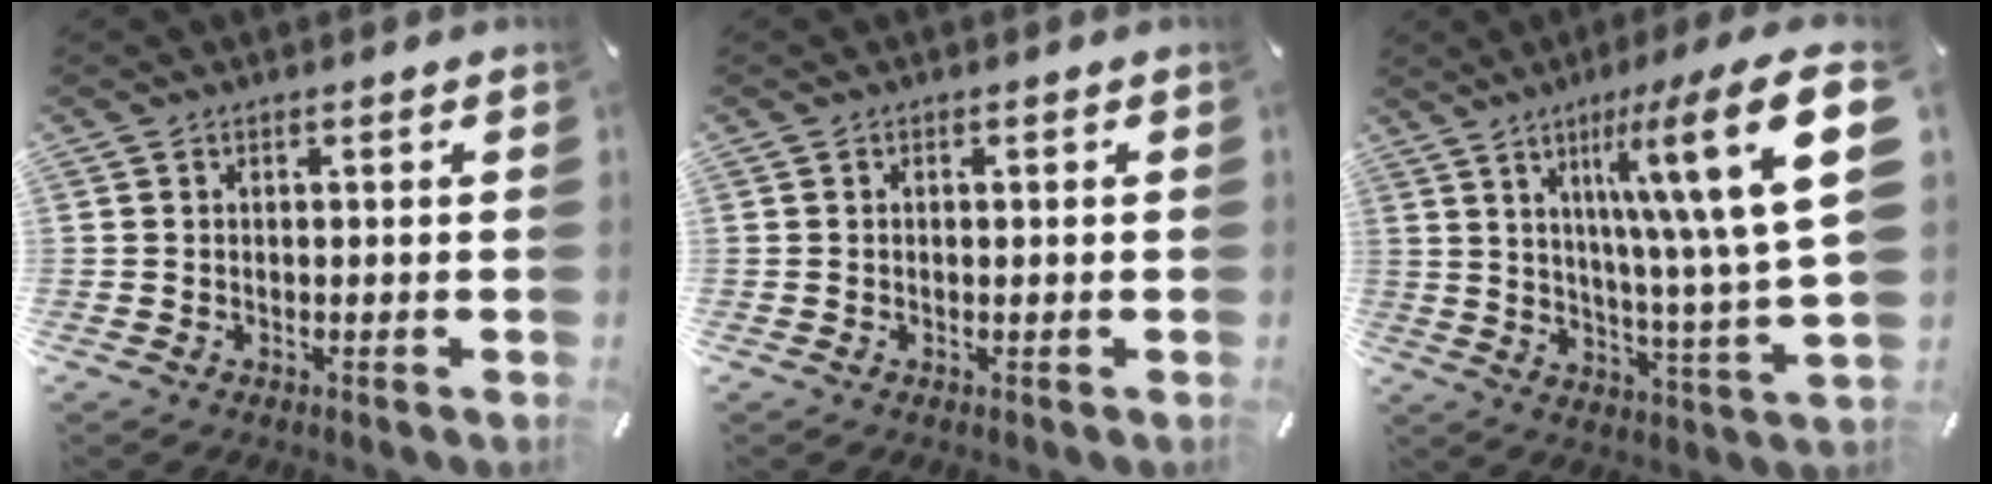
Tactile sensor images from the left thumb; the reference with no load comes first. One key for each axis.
{"total": 0.5, "fx": 0.0, "fy": 0.2, "fz": 0.5, "tx": -0.009, "ty": 0.000, "tz": 0.000}
{"total": 25.3, "fx": 9.3, "fy": 5.1, "fz": 23.0, "tx": -0.332, "ty": -0.059, "tz": 0.137}